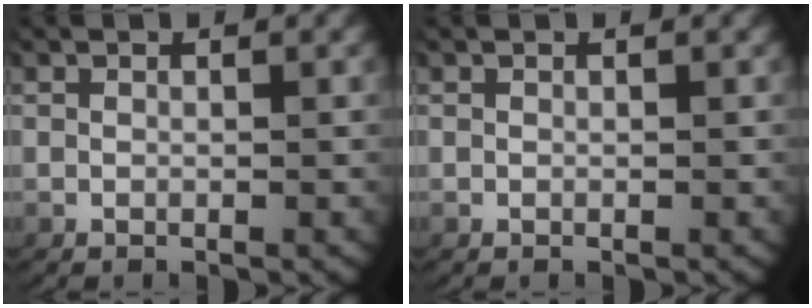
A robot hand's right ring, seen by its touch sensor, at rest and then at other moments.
{"total": 0.0}